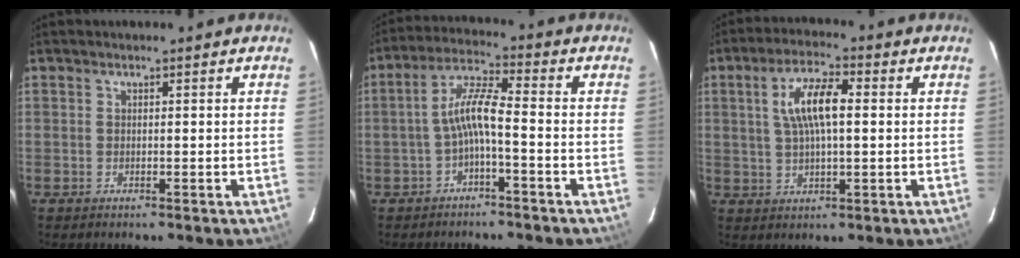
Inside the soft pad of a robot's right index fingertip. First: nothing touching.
{"total": 6.1, "force": [-2.2, 0.7, 5.7], "torque": [-0.129, 0.018, -0.042]}
{"total": 8.6, "force": [1.6, 2.9, 8.0], "torque": [-0.152, 0.014, 0.032]}